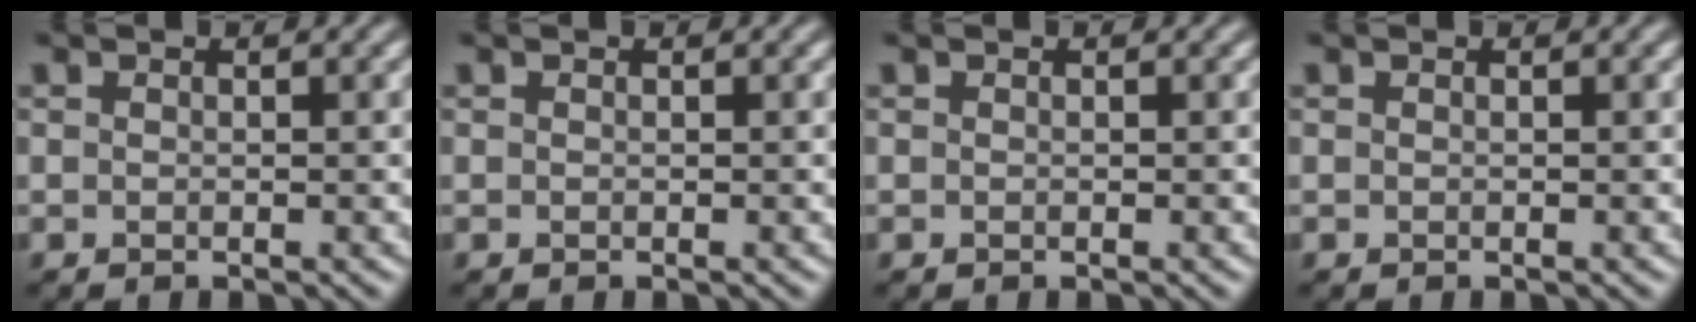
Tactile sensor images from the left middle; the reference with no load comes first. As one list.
[{"total": 0.0}, {"total": 0.0}, {"total": 0.0}]